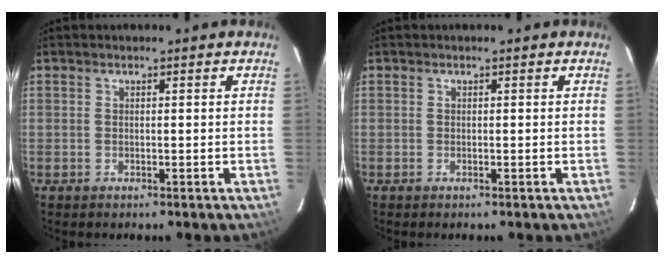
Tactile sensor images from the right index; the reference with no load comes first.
{"total": 0.0}